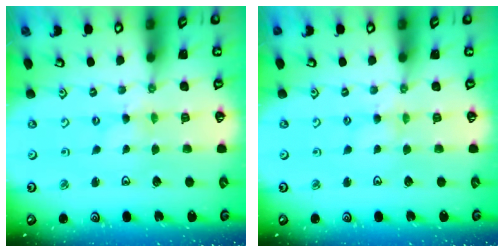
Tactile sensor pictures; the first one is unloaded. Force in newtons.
{"total": 3.6, "press": 3.6, "slide": 0.5}